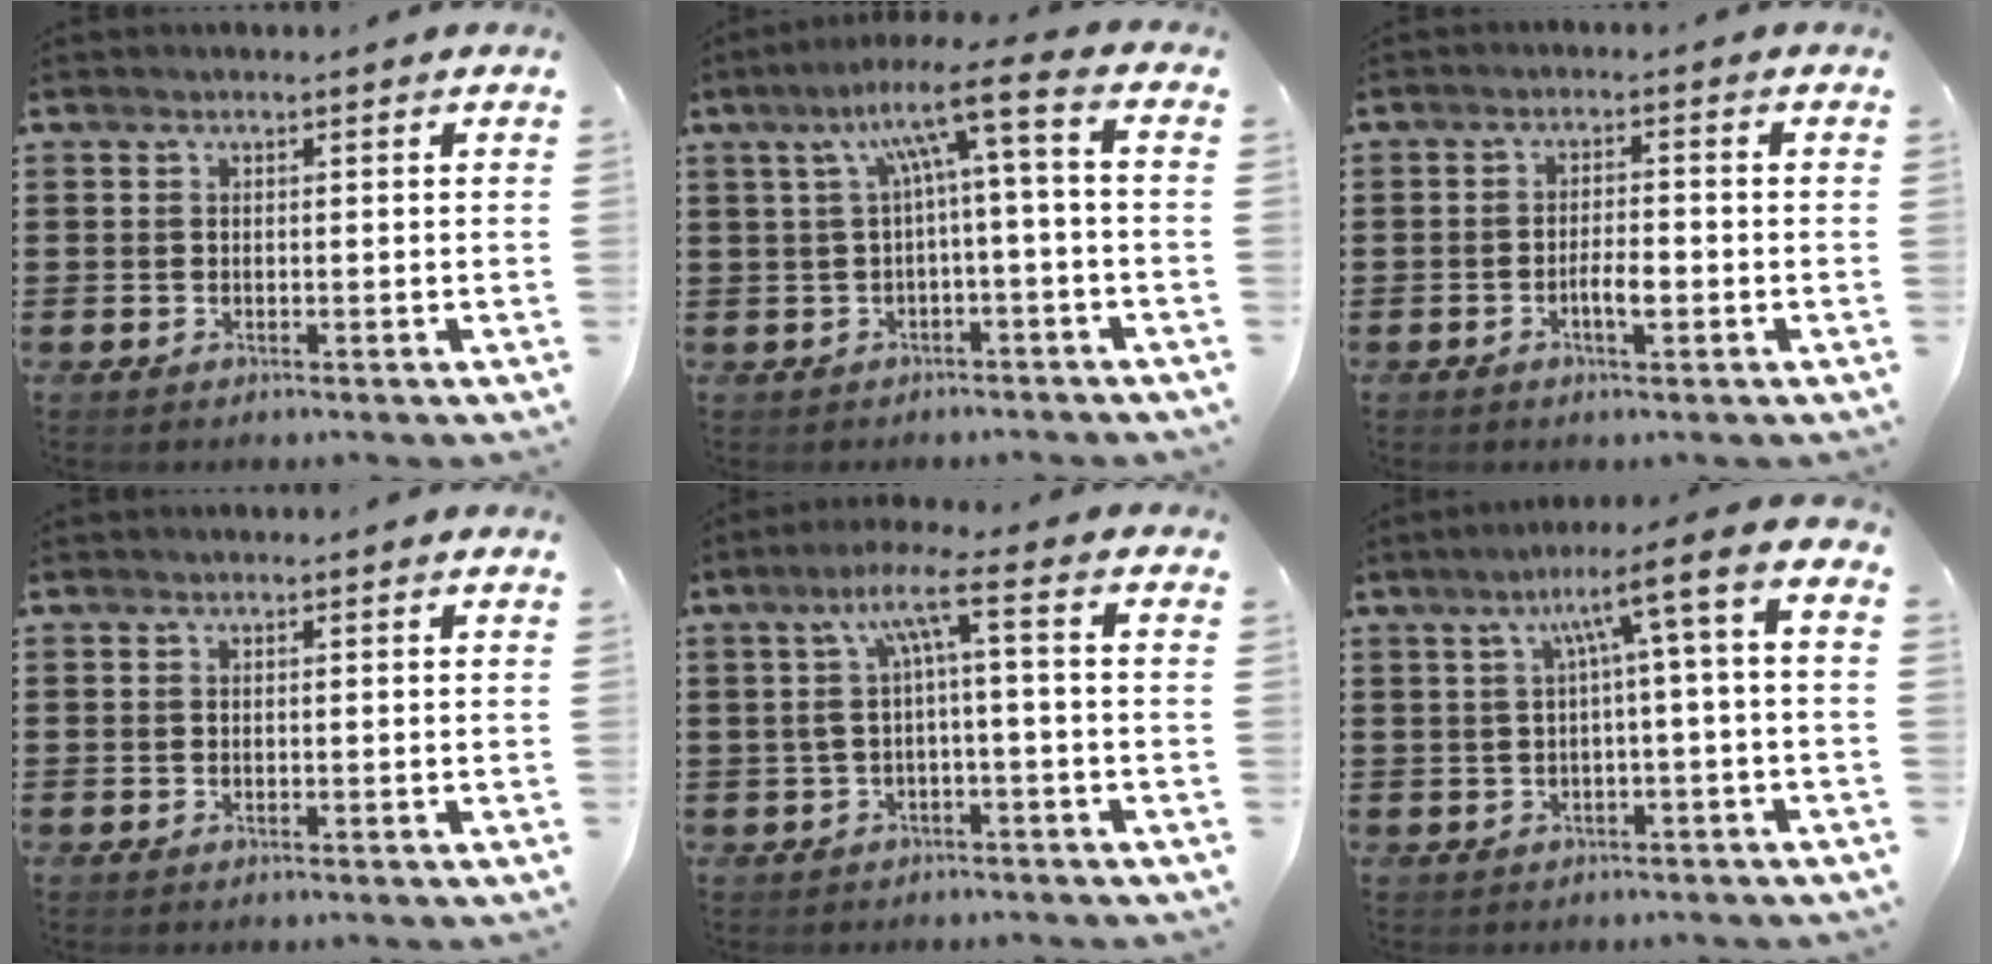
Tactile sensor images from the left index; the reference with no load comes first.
{"total": 7.5, "force": [0.7, 0.3, 7.5], "torque": [-0.145, -0.015, -0.005]}
{"total": 3.3, "force": [-1.3, 1.0, 2.9], "torque": [-0.052, 0.006, -0.023]}
{"total": 0.0}
{"total": 6.2, "force": [0.0, 0.5, 6.2], "torque": [-0.124, 0.006, -0.011]}
{"total": 6.0, "force": [0.1, -0.6, 6.0], "torque": [-0.106, -0.028, -0.019]}